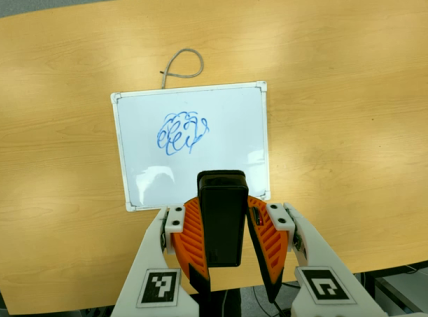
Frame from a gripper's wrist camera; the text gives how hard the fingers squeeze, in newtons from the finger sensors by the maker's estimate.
{"total": 8.0, "left": 6.6, "right": 9.3}